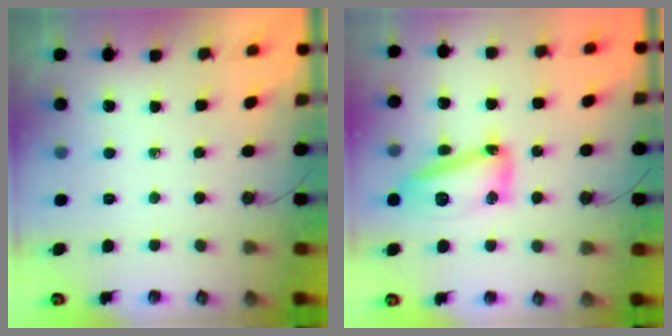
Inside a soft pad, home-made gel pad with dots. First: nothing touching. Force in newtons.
{"total": 14.8, "press": 14.8, "slide": 0.9}